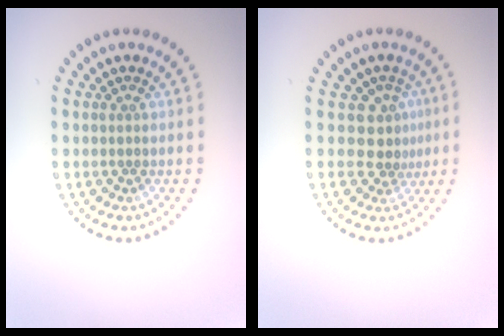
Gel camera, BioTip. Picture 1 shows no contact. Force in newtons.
{"total": 2.7, "press": 2.0, "slide": 1.9}